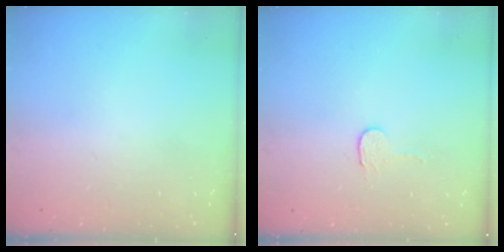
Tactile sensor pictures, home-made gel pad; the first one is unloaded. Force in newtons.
{"total": 2.7, "press": 2.7, "slide": 0.2}